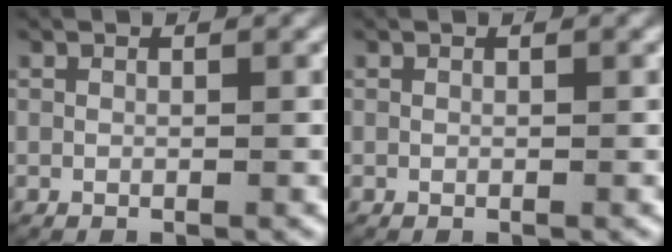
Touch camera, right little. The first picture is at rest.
{"total": 0.0}